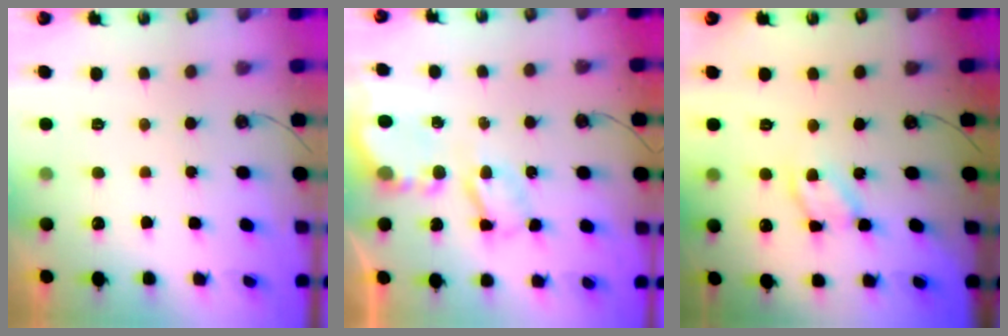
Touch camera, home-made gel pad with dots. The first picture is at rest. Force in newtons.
{"total": 5.0, "press": 5.0, "slide": 0.5}
{"total": 9.7, "press": 9.7, "slide": 0.6}